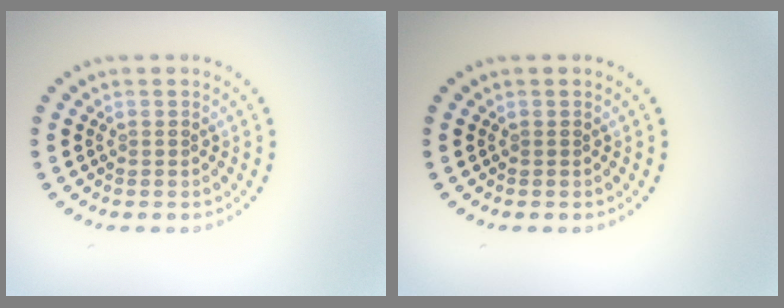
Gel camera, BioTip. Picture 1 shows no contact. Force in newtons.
{"total": 0.0}